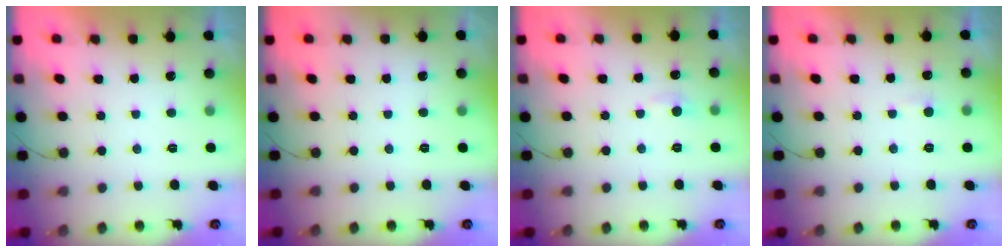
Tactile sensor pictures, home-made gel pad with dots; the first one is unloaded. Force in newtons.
{"total": 0.0}
{"total": 4.1, "press": 4.1, "slide": 0.6}
{"total": 3.6, "press": 3.6, "slide": 0.4}